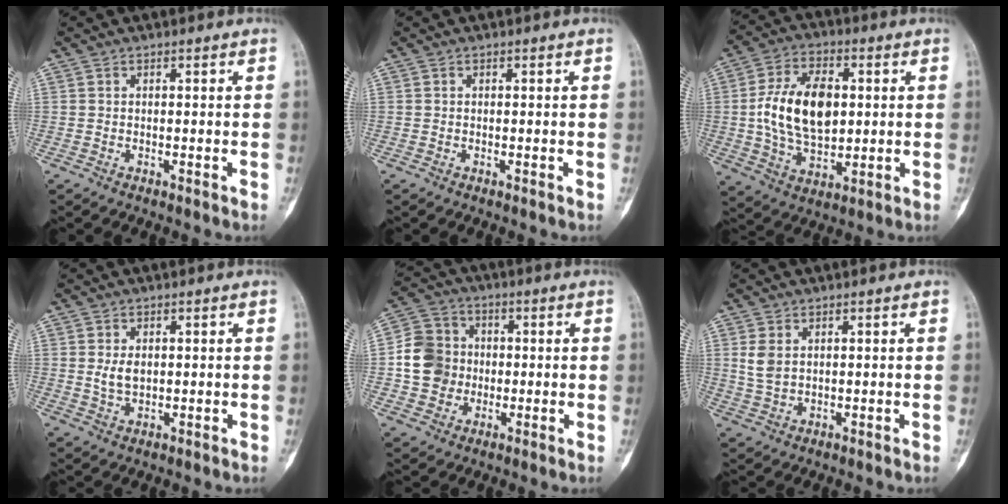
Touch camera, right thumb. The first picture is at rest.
{"total": 0.0}
{"total": 15.3, "force": [1.4, 9.3, 12.1], "torque": [-0.203, 0.002, 0.026]}
{"total": 3.3, "force": [0.4, 2.2, 2.5], "torque": [-0.043, -0.006, 0.012]}
{"total": 10.1, "force": [-0.6, 9.2, 4.0], "torque": [-0.050, 0.019, -0.019]}
{"total": 3.7, "force": [1.2, 2.4, 2.6], "torque": [-0.054, -0.002, 0.032]}